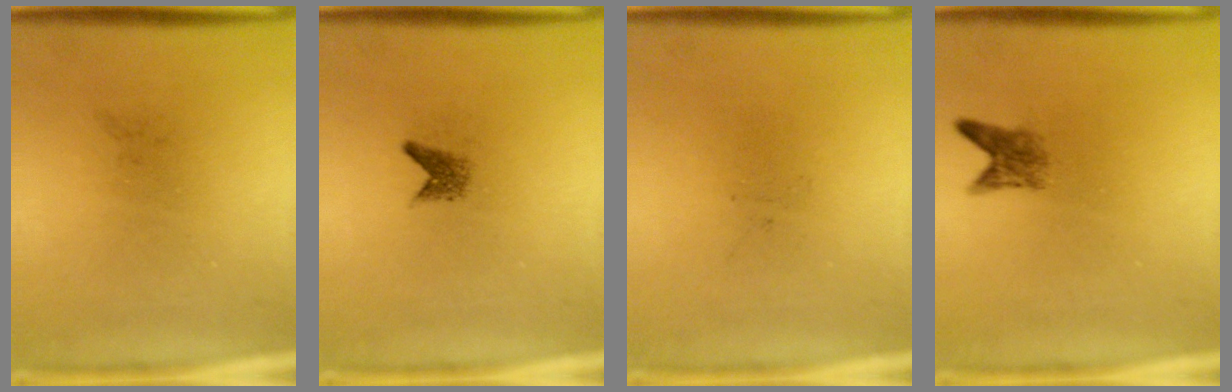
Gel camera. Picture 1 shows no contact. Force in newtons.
{"total": 1.5}
{"total": 0.0}
{"total": 2.3}